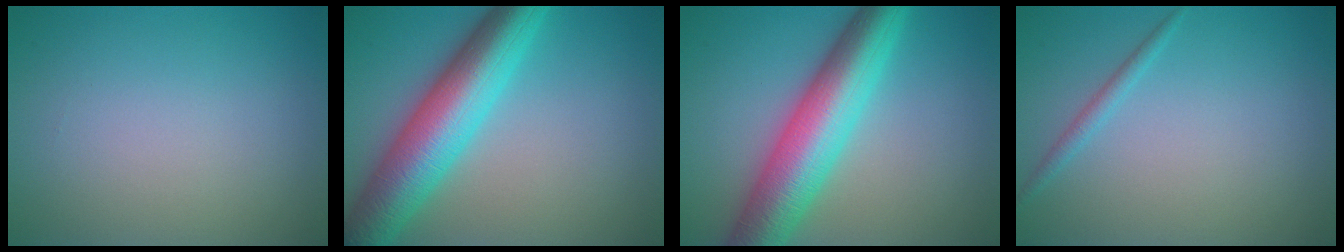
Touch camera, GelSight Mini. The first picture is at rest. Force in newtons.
{"total": 9.4, "press": 9.4, "slide": 0.1}
{"total": 9.5, "press": 9.5, "slide": 0.1}
{"total": 1.1, "press": 1.1, "slide": 0.0}